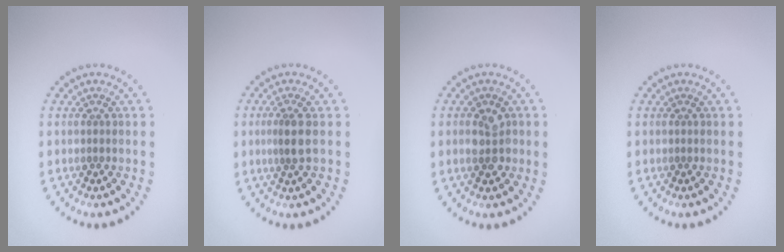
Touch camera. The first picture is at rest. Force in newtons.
{"total": 2.1, "press": 1.7, "slide": 1.3}
{"total": 2.6, "press": 2.6, "slide": 0.0}
{"total": 0.0}